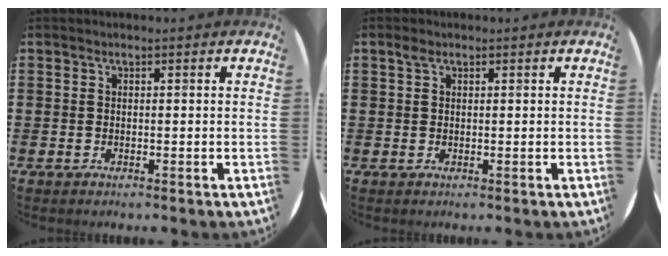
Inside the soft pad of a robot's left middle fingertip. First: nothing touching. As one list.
[{"total": 1.0, "force": [0.5, 0.6, 0.5], "torque": [-0.005, 0.002, 0.008]}]